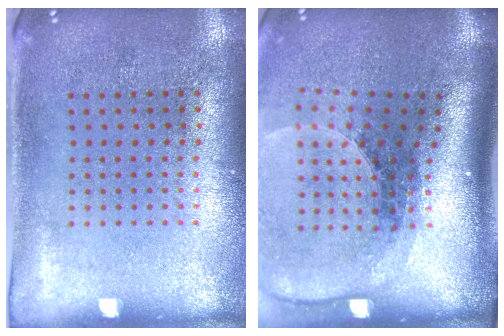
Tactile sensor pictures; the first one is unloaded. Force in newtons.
{"total": 2.6, "press": 1.9, "slide": 1.8}